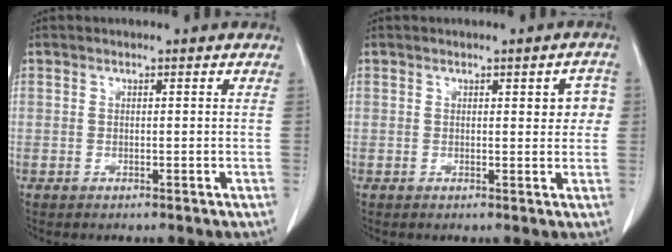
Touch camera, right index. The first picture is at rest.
{"total": 3.1, "force": [0.7, 1.2, 2.8], "torque": [-0.025, 0.006, 0.008]}